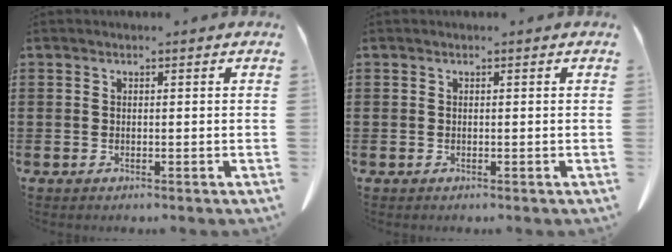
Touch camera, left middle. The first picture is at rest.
{"total": 0.0}